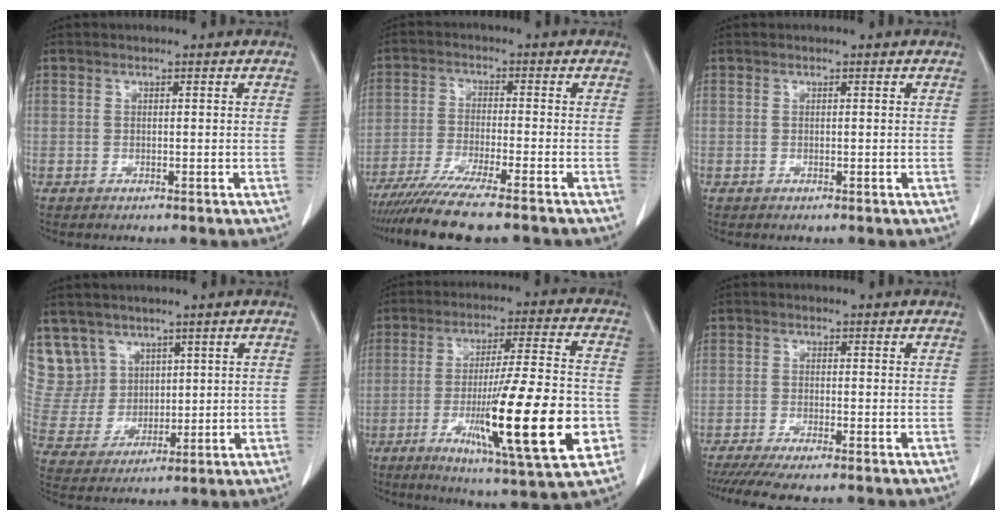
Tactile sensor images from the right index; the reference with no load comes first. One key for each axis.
{"total": 12.5, "fx": -10.3, "fy": 0.1, "fz": 7.0, "tx": -0.106, "ty": -0.031, "tz": -0.166}
{"total": 0.0}
{"total": 9.9, "fx": 6.3, "fy": 7.6, "fz": 0.4, "tx": -0.020, "ty": 0.029, "tz": 0.142}
{"total": 20.5, "fx": -5.9, "fy": 1.4, "fz": 19.5, "tx": -0.303, "ty": -0.022, "tz": -0.090}
{"total": 8.9, "fx": -7.4, "fy": 0.6, "fz": 4.9, "tx": -0.062, "ty": -0.018, "tz": -0.116}